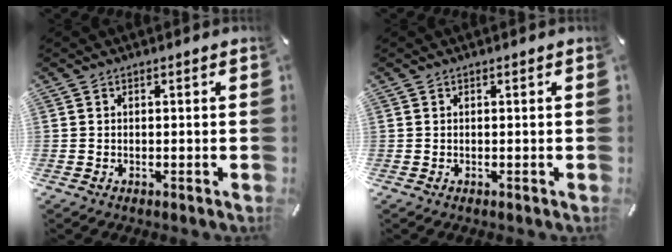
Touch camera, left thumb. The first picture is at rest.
{"total": 0.0}